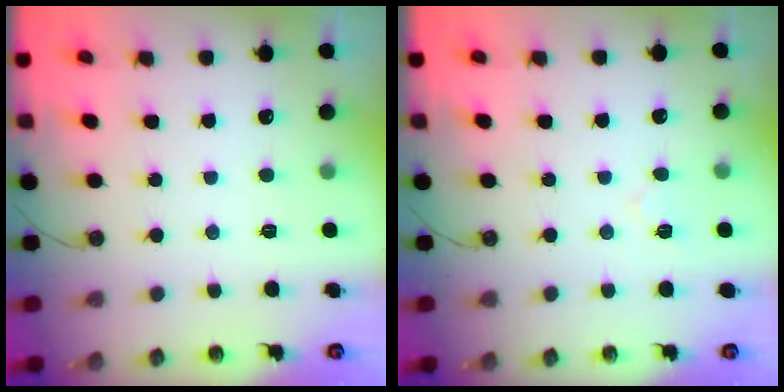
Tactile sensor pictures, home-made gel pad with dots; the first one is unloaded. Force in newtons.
{"total": 4.7, "press": 4.2, "slide": 1.9}